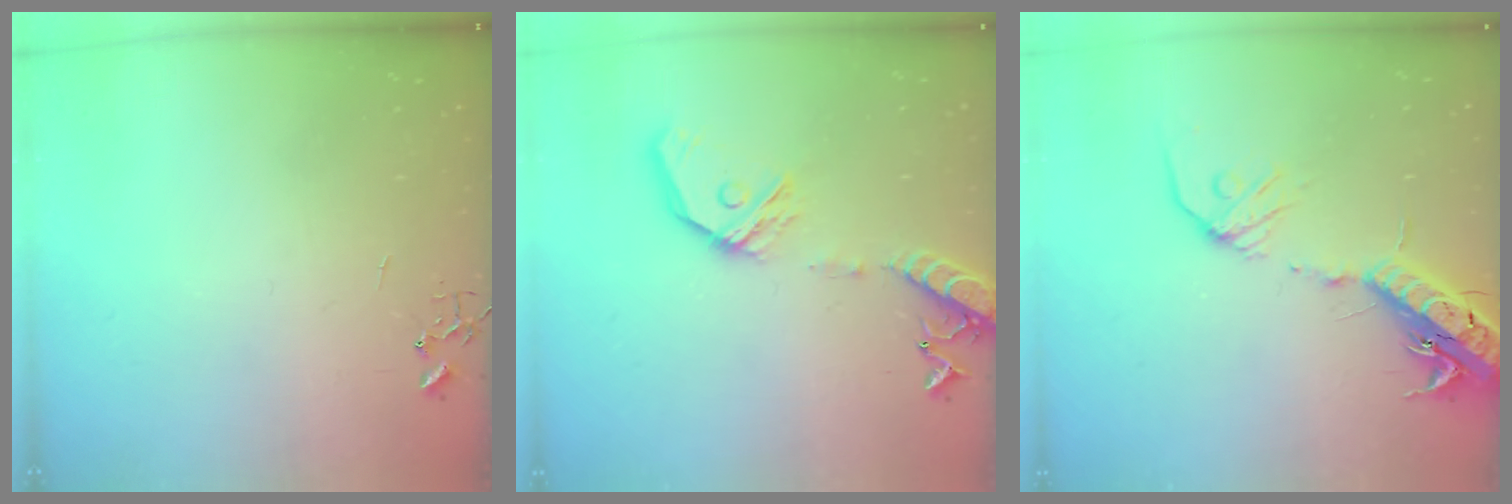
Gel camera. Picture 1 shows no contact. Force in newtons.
{"total": 16.3, "press": 16.0, "slide": 3.2}
{"total": 17.9, "press": 17.4, "slide": 4.3}